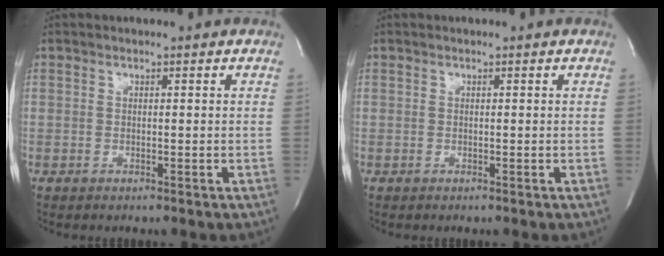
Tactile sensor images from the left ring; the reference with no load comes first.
{"total": 0.0}